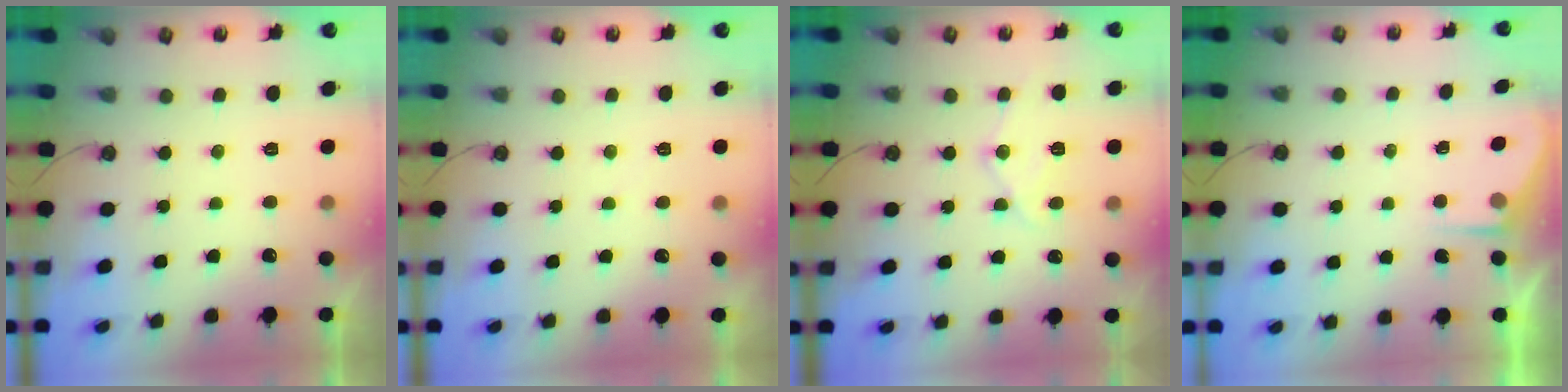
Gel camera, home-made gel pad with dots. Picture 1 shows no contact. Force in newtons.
{"total": 2.9, "press": 2.9, "slide": 0.4}
{"total": 12.1, "press": 12.1, "slide": 1.1}
{"total": 2.6, "press": 2.5, "slide": 0.4}